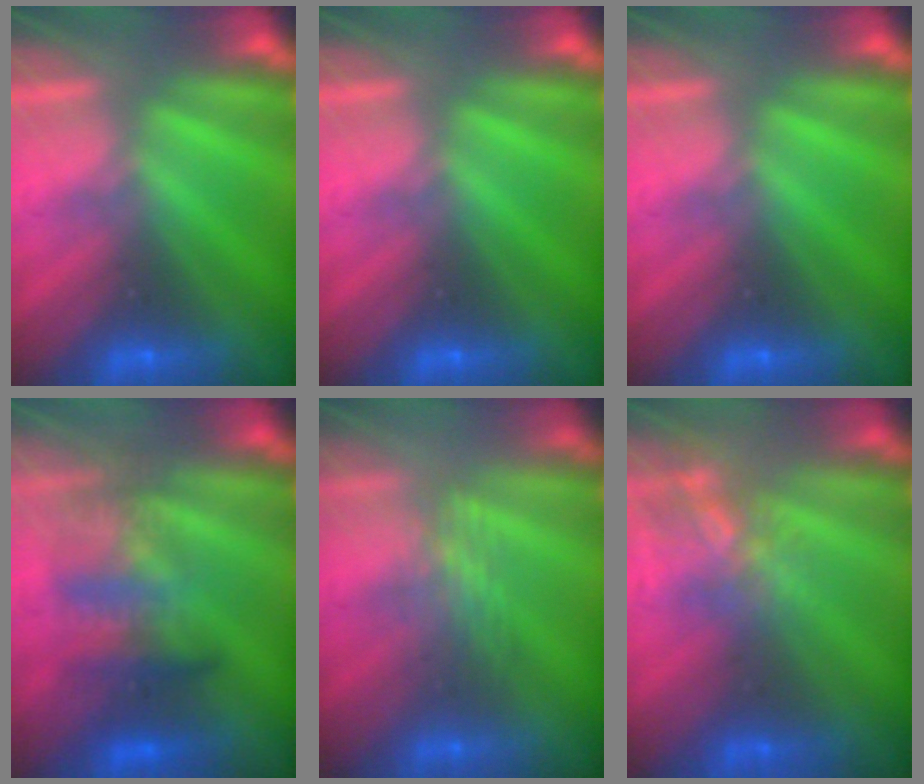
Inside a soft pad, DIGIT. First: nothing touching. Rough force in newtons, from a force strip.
{"total": 0.0}
{"total": 0.0}
{"total": 3.8}
{"total": 3.0}
{"total": 3.6}